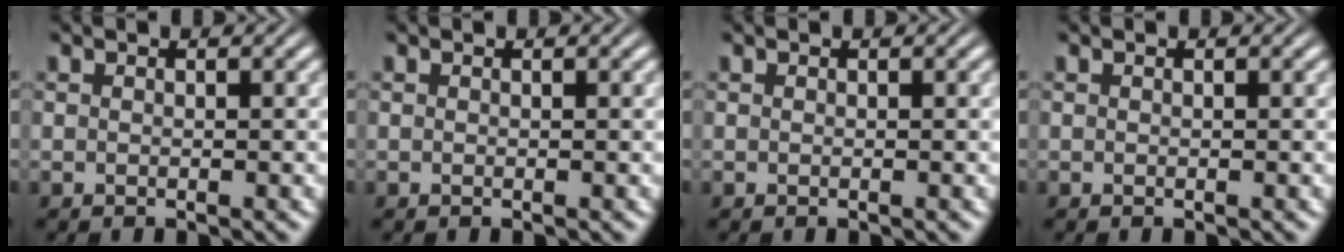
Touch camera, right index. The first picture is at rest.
{"total": 0.0}
{"total": 0.0}
{"total": 0.0}